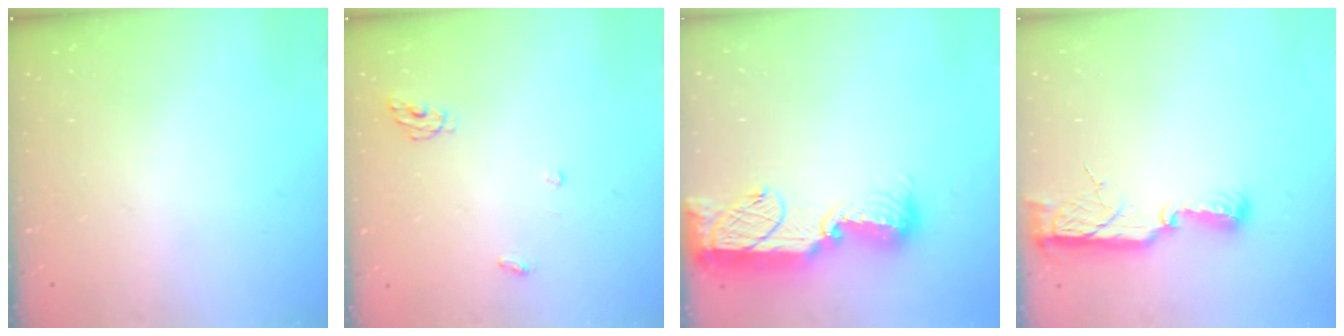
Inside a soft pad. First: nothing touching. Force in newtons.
{"total": 4.9, "press": 4.9, "slide": 0.4}
{"total": 16.5, "press": 16.4, "slide": 1.6}
{"total": 8.1, "press": 8.1, "slide": 0.7}